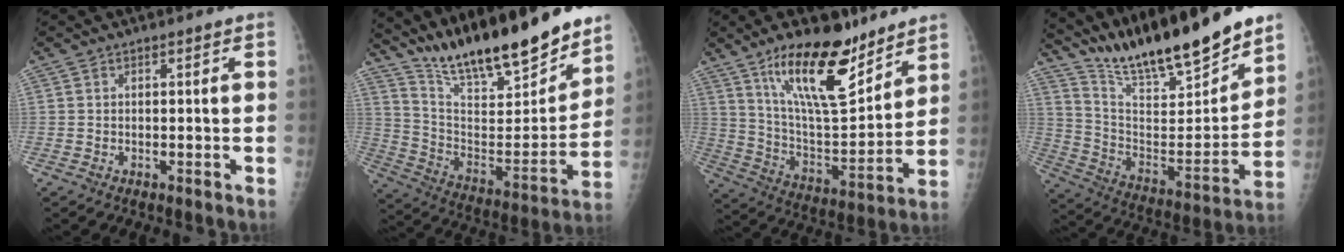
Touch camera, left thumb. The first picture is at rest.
{"total": 23.3, "force": [19.4, 4.7, 11.9], "torque": [-0.163, -0.103, 0.326]}
{"total": 19.7, "force": [12.9, 7.0, 13.2], "torque": [-0.184, -0.077, 0.231]}
{"total": 22.2, "force": [19.0, 3.8, 10.9], "torque": [-0.152, -0.105, 0.325]}